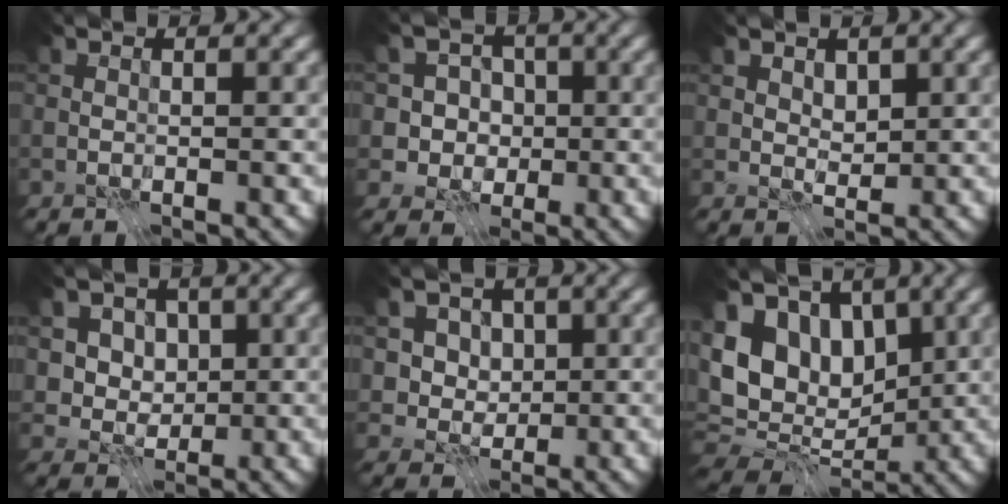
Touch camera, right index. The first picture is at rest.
{"total": 4.3, "force": [0.0, 4.1, 1.2], "torque": [0.000, 0.010, -0.011]}
{"total": 1.7, "force": [1.0, 1.1, 0.8], "torque": [-0.017, -0.012, 0.023]}
{"total": 5.4, "force": [1.2, 4.6, 2.5], "torque": [-0.035, 0.002, 0.017]}
{"total": 4.3, "force": [0.9, 3.8, 1.8], "torque": [-0.030, -0.003, 0.016]}
{"total": 9.1, "force": [2.0, 6.0, 6.5], "torque": [-0.120, 0.007, 0.021]}